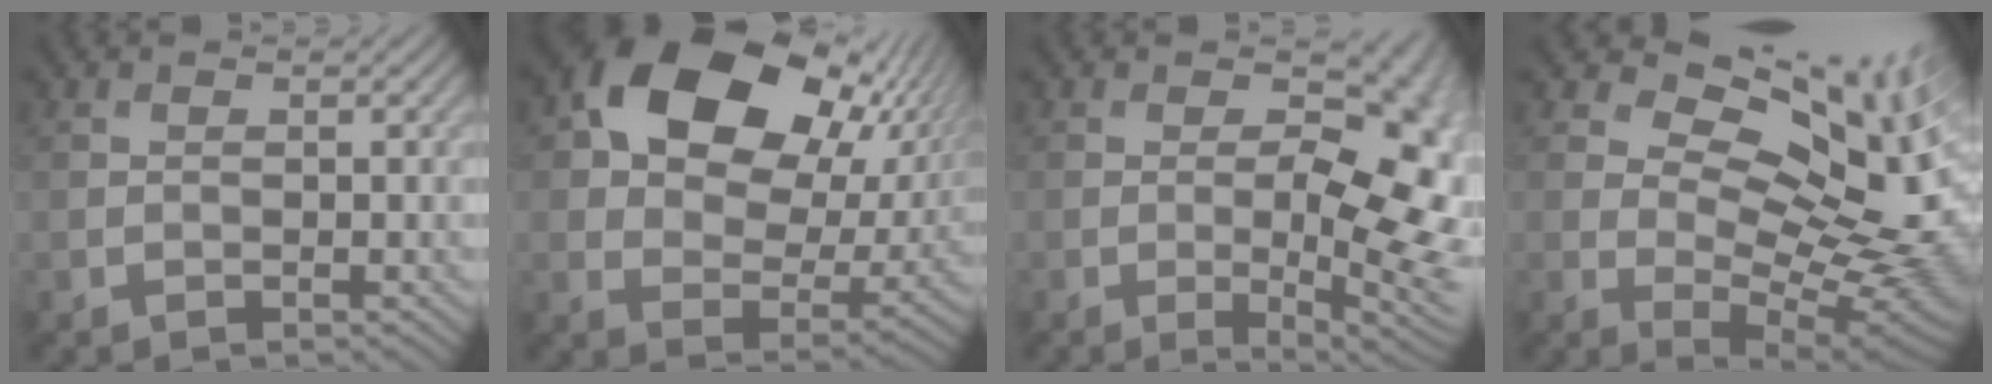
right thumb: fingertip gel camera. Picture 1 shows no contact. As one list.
[{"total": 18.8, "force": [7.4, 12.2, 12.2], "torque": [-0.201, 0.027, 0.126]}, {"total": 13.7, "force": [0.1, 5.9, 12.4], "torque": [-0.156, -0.005, 0.004]}, {"total": 15.1, "force": [5.0, 8.4, 11.5], "torque": [-0.177, 0.009, 0.088]}]